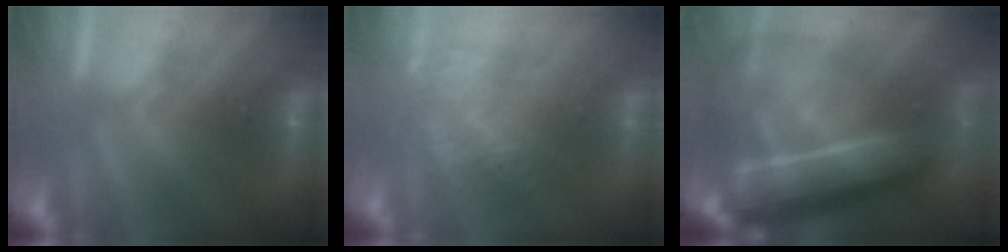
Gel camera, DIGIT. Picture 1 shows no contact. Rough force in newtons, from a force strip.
{"total": 4.1}
{"total": 7.8}